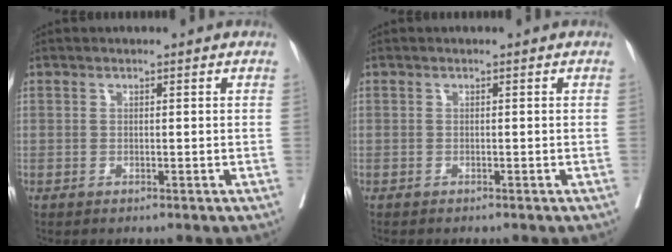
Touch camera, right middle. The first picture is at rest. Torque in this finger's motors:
{"motor_torque": [0.71, -0.98, 0.07, 0.02]}